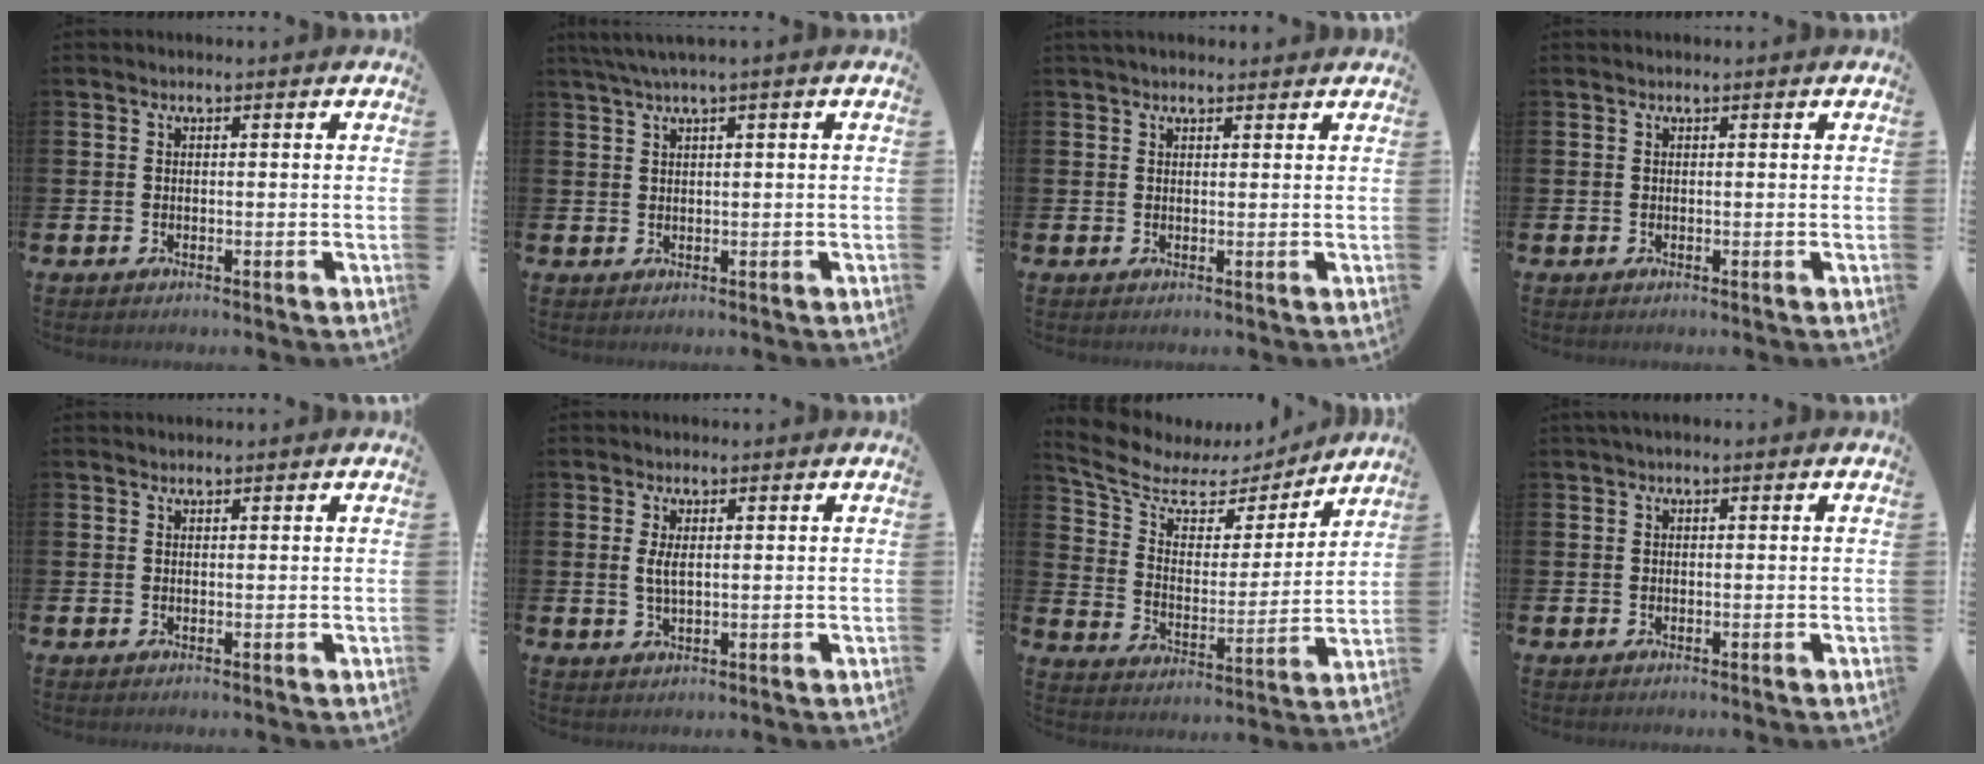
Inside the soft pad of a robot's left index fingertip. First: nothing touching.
{"total": 2.5, "force": [1.6, -0.3, 1.8], "torque": [-0.040, 0.002, 0.029]}
{"total": 1.7, "force": [1.5, 0.6, 0.4], "torque": [0.004, -0.001, 0.024]}
{"total": 0.0}
{"total": 0.8, "force": [0.8, 0.2, -0.1], "torque": [0.016, -0.005, 0.011]}
{"total": 2.2, "force": [0.9, 0.8, 1.9], "torque": [-0.032, 0.001, 0.012]}
{"total": 7.7, "force": [6.2, 3.9, 2.5], "torque": [-0.086, -0.041, 0.105]}
{"total": 0.5, "force": [0.2, 0.3, 0.4], "torque": [-0.004, 0.004, 0.002]}